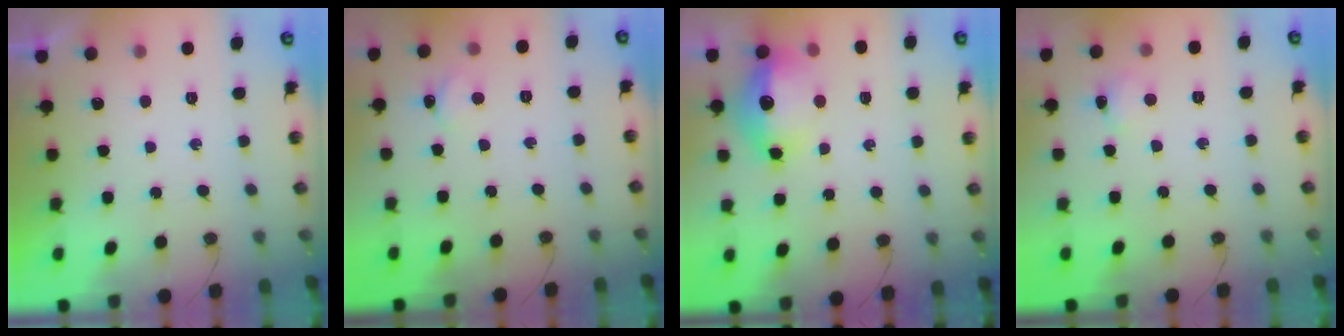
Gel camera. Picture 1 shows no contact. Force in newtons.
{"total": 2.3, "press": 2.3, "slide": 0.4}
{"total": 13.4, "press": 13.3, "slide": 1.5}
{"total": 2.4, "press": 2.3, "slide": 0.5}